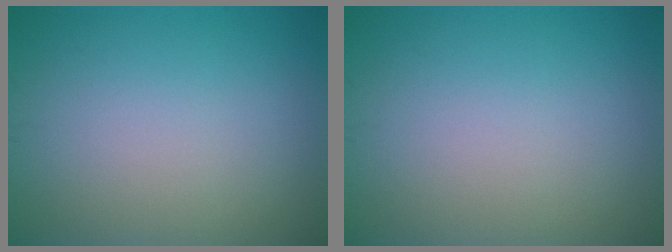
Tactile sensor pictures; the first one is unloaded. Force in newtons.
{"total": 0.0}